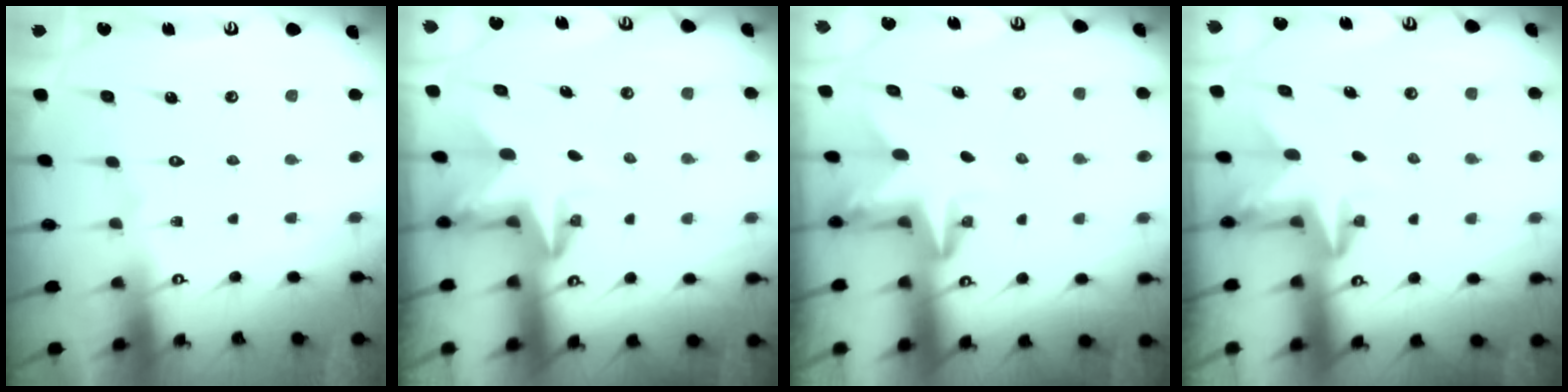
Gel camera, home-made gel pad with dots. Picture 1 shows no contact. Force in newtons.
{"total": 3.1, "press": 3.1, "slide": 0.1}
{"total": 3.4, "press": 3.4, "slide": 0.1}
{"total": 2.9, "press": 2.9, "slide": 0.7}